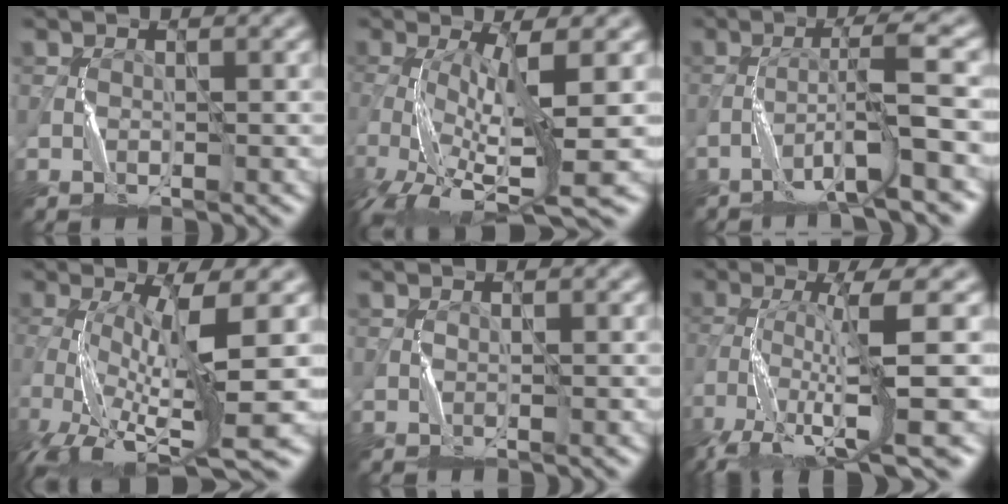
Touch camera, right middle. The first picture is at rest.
{"total": 7.7, "force": [-1.8, 1.8, 7.3], "torque": [-0.152, -0.009, -0.035]}
{"total": 5.7, "force": [-3.1, -0.2, 4.8], "torque": [-0.082, 0.016, -0.058]}
{"total": 8.7, "force": [-2.0, 2.0, 8.2], "torque": [-0.168, -0.010, -0.037]}
{"total": 0.0}
{"total": 9.7, "force": [-4.8, 1.7, 8.3], "torque": [-0.154, 0.001, -0.083]}